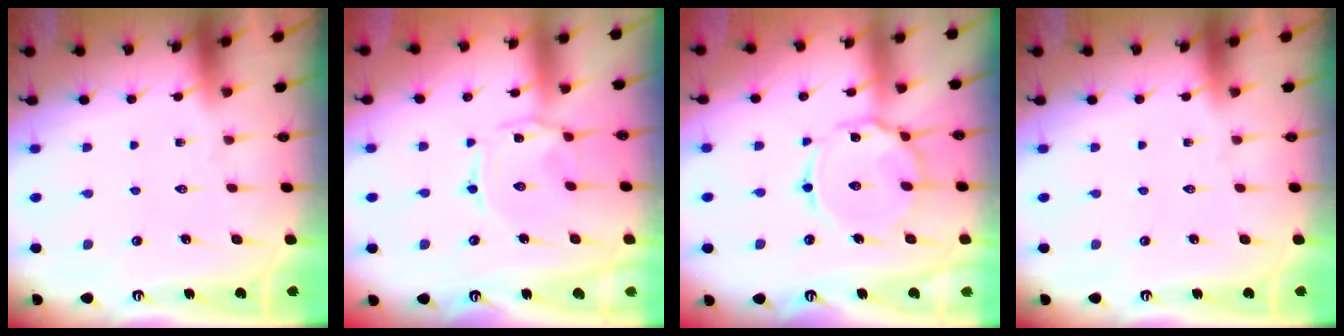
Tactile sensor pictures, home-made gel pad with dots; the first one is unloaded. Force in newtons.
{"total": 1.5, "press": 1.5, "slide": 0.3}
{"total": 11.2, "press": 11.2, "slide": 0.8}
{"total": 0.0}